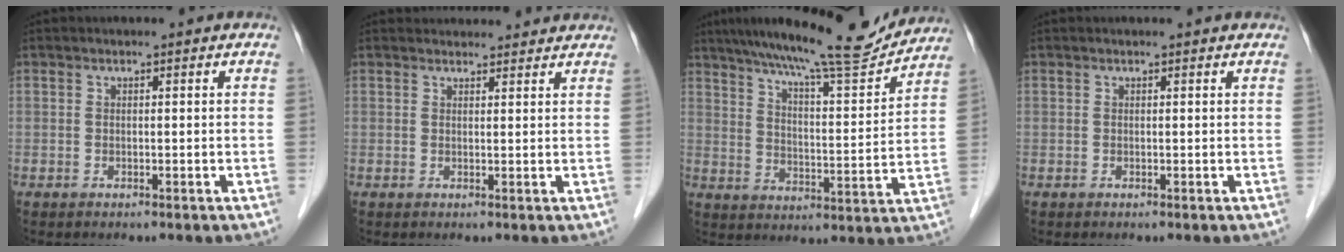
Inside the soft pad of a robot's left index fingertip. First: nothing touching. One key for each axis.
{"total": 6.2, "fx": 6.0, "fy": 1.5, "fz": 0.8, "tx": -0.001, "ty": 0.023, "tz": 0.065}
{"total": 16.3, "fx": 14.7, "fy": 0.7, "fz": 7.0, "tx": -0.114, "ty": -0.005, "tz": 0.219}
{"total": 1.2, "fx": 1.2, "fy": 0.2, "fz": 0.3, "tx": -0.010, "ty": 0.009, "tz": 0.012}